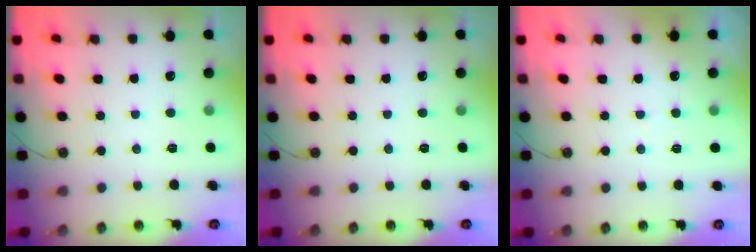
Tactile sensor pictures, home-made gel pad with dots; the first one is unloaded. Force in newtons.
{"total": 0.0}
{"total": 2.8, "press": 2.6, "slide": 1.1}